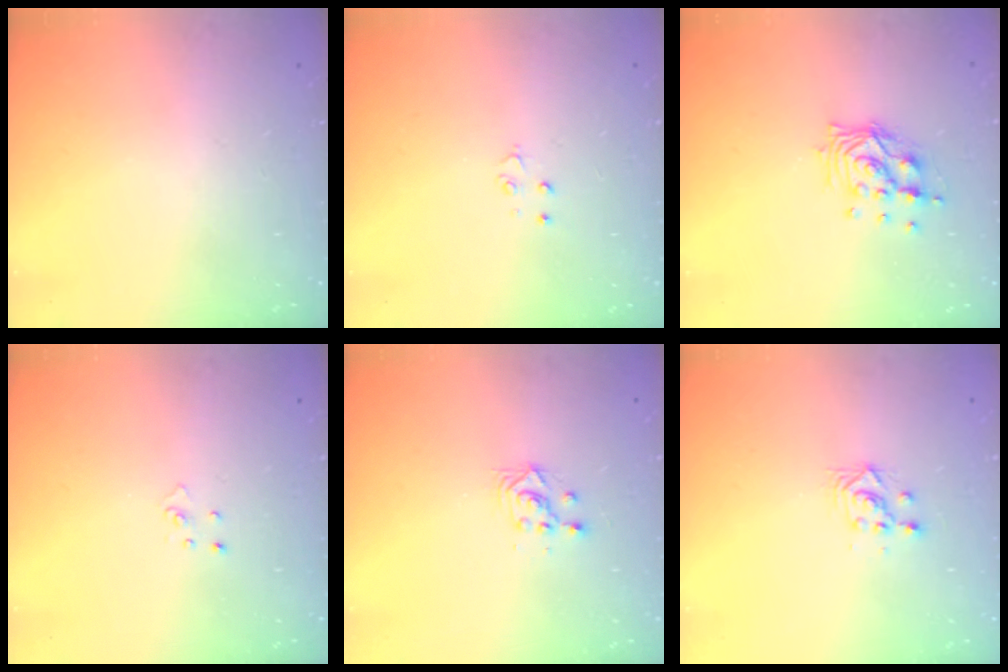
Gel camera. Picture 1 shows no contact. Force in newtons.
{"total": 2.8, "press": 2.8, "slide": 0.3}
{"total": 9.6, "press": 9.6, "slide": 0.8}
{"total": 3.0, "press": 2.9, "slide": 0.3}
{"total": 2.8, "press": 2.8, "slide": 0.2}
{"total": 3.0, "press": 3.0, "slide": 0.1}